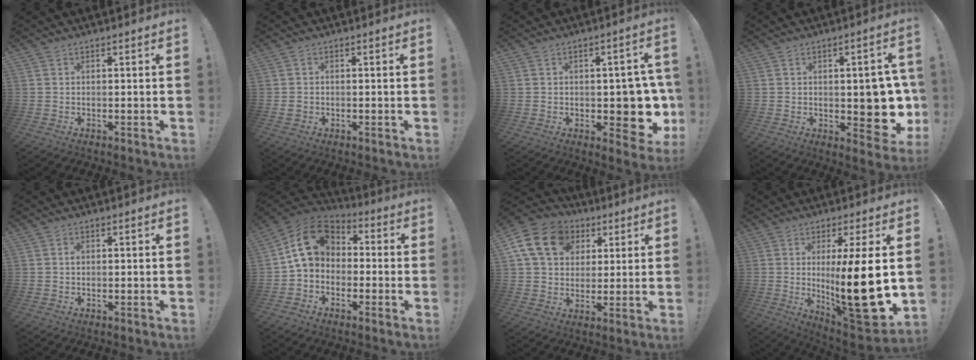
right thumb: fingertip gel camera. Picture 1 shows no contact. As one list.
[{"total": 1.4, "force": [-0.2, 1.4, 0.3], "torque": [-0.011, 0.007, -0.003]}, {"total": 9.1, "force": [-1.4, 5.8, 6.9], "torque": [-0.072, 0.005, -0.014]}, {"total": 10.8, "force": [-0.3, 6.0, 8.9], "torque": [-0.097, -0.004, 0.006]}, {"total": 0.5, "force": [0.0, 0.5, 0.1], "torque": [-0.003, 0.003, 0.000]}, {"total": 13.6, "force": [2.5, 10.7, 8.0], "torque": [-0.118, 0.011, 0.050]}, {"total": 17.0, "force": [6.0, 13.3, 8.8], "torque": [-0.136, -0.013, 0.118]}, {"total": 21.3, "force": [0.7, 3.5, 21.0], "torque": [-0.346, -0.030, 0.012]}]